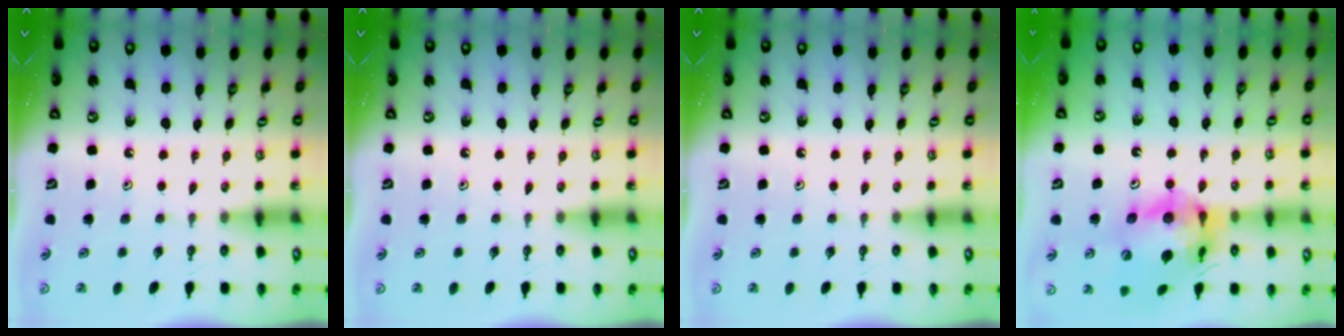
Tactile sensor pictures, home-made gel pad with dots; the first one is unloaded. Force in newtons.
{"total": 0.0}
{"total": 0.0}
{"total": 18.5, "press": 18.4, "slide": 2.1}